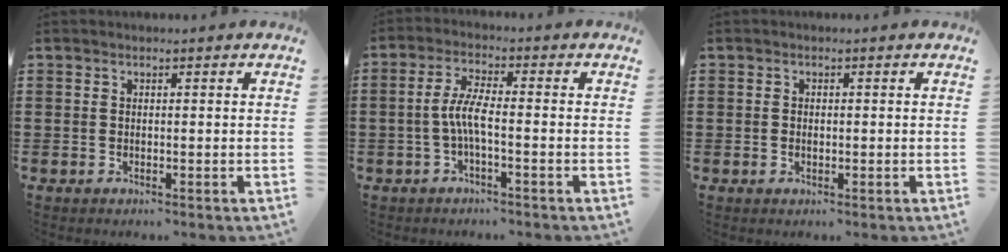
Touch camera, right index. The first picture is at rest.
{"total": 4.9, "force": [-1.3, 0.8, 4.7], "torque": [-0.114, -0.009, -0.034]}
{"total": 0.9, "force": [-0.1, 0.6, 0.6], "torque": [-0.014, 0.002, -0.003]}